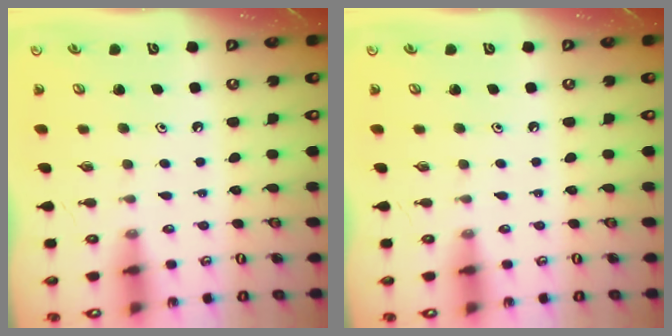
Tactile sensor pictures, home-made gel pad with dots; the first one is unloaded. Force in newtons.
{"total": 0.0}